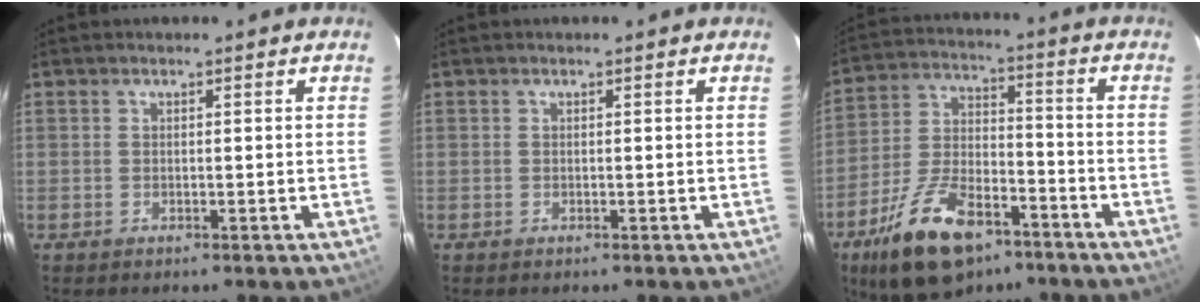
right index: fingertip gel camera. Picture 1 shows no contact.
{"total": 0.0}
{"total": 17.6, "force": [-11.1, 8.2, 10.9], "torque": [-0.222, -0.007, -0.189]}